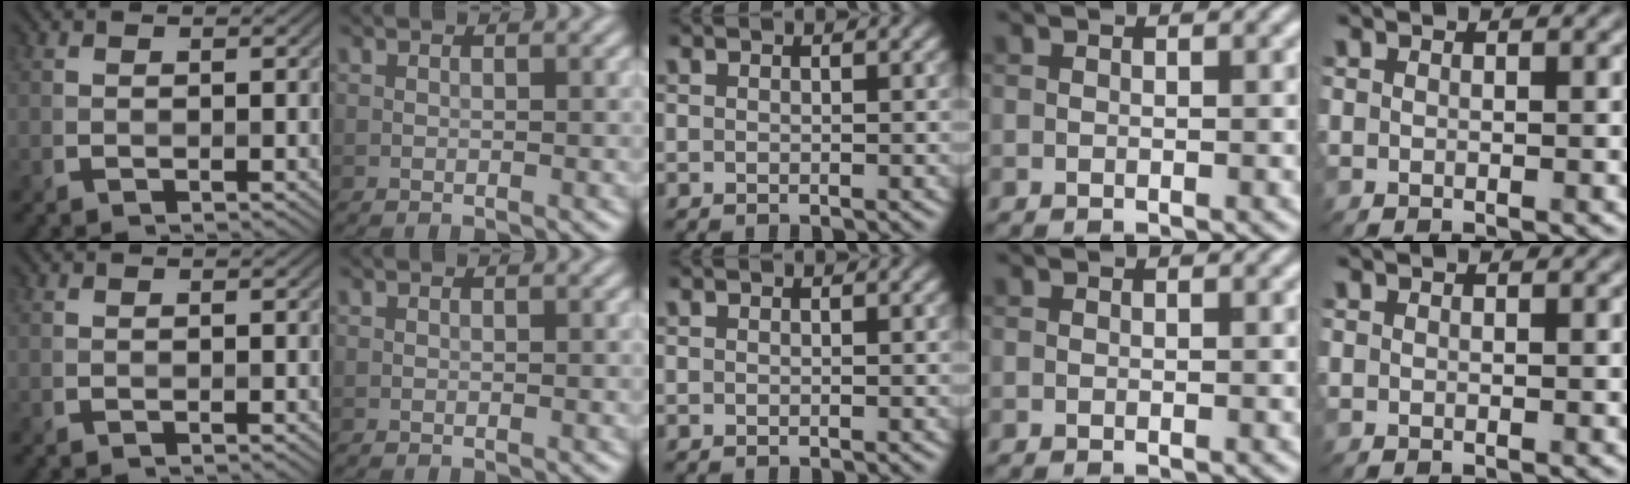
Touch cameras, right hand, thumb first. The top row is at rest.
{}